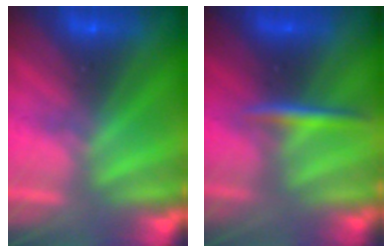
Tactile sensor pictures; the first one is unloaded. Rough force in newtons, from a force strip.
{"total": 2.5}